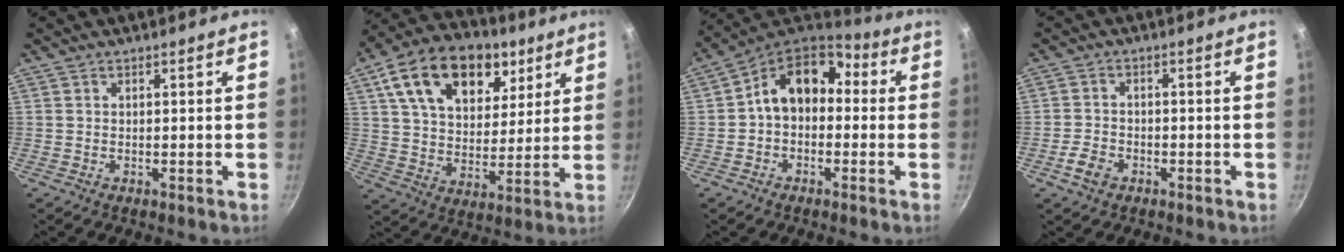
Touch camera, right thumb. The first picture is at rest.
{"total": 22.2, "force": [10.5, 14.1, 13.5], "torque": [-0.206, -0.020, 0.170]}
{"total": 13.4, "force": [0.8, 9.8, 9.1], "torque": [-0.119, 0.049, -0.010]}
{"total": 5.5, "force": [-2.9, 3.6, 3.0], "torque": [-0.055, 0.023, -0.055]}